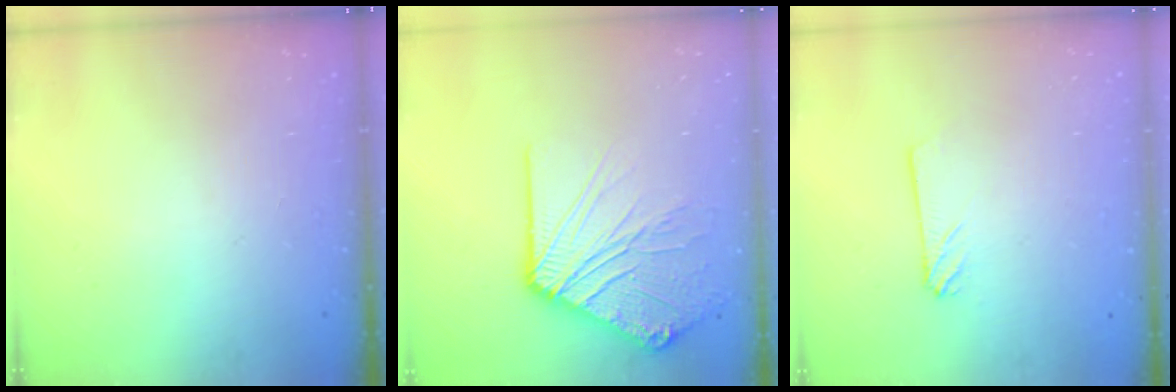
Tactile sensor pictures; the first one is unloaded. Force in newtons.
{"total": 13.7, "press": 13.6, "slide": 2.1}
{"total": 2.4, "press": 2.4, "slide": 0.3}